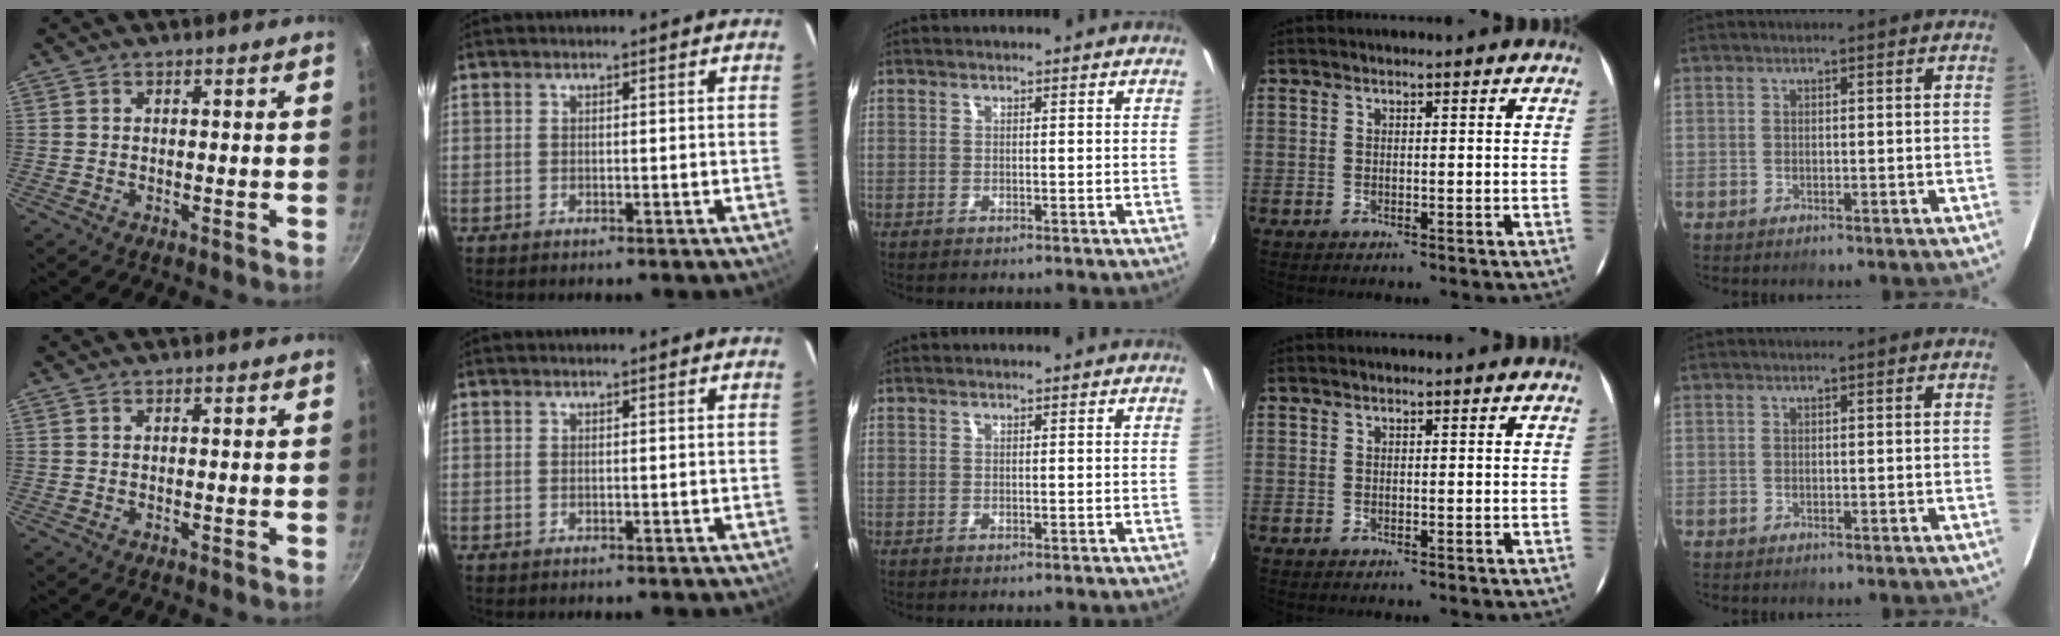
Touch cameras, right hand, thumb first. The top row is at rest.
{}